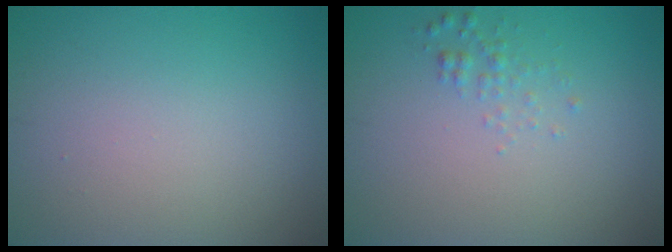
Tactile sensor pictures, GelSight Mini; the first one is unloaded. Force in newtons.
{"total": 1.1, "press": 1.1, "slide": 0.0}